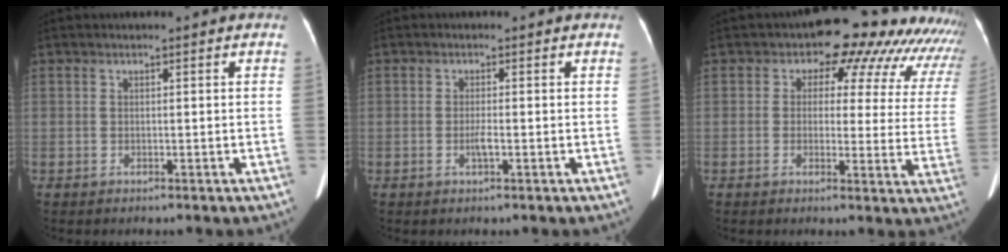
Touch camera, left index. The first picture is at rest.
{"total": 1.5, "force": [-0.4, 0.1, 1.4], "torque": [-0.028, -0.002, -0.008]}
{"total": 15.6, "force": [12.1, 6.8, 7.2], "torque": [-0.050, 0.005, 0.106]}